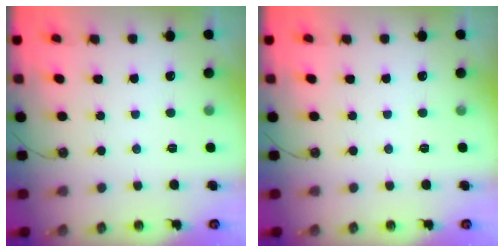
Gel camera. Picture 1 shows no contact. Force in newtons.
{"total": 0.0}